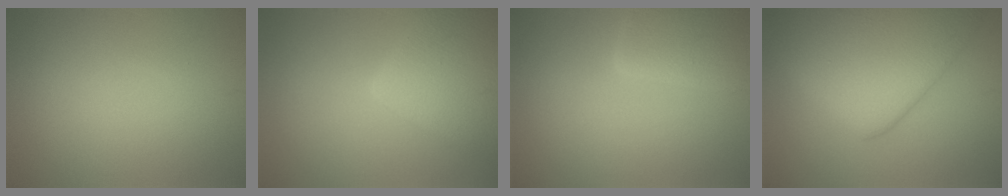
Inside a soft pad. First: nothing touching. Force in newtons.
{"total": 7.4, "press": 7.4, "slide": 0.4}
{"total": 7.1, "press": 7.1, "slide": 0.4}
{"total": 9.4, "press": 9.4, "slide": 0.2}